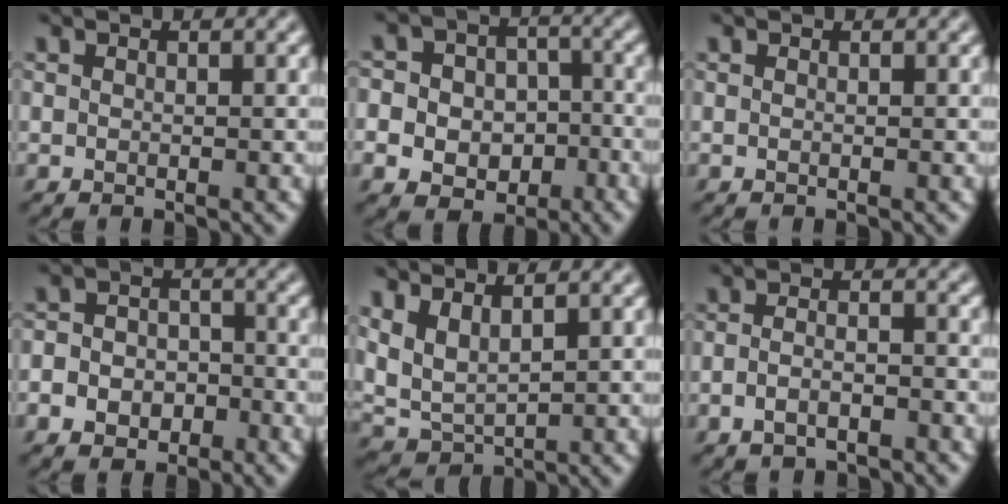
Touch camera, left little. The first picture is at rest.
{"total": 9.5, "force": [-2.6, 8.5, 3.2], "torque": [-0.077, 0.003, -0.067]}
{"total": 0.0}
{"total": 6.4, "force": [-2.9, 5.3, 2.1], "torque": [-0.034, -0.005, -0.072]}
{"total": 3.2, "force": [1.4, 1.4, 2.5], "torque": [-0.063, -0.004, 0.029]}
{"total": 2.5, "force": [-1.6, 0.9, 1.6], "torque": [-0.030, 0.002, -0.037]}